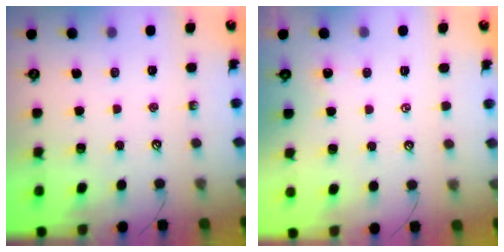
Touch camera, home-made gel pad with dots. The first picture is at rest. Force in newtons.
{"total": 2.4, "press": 2.4, "slide": 0.1}